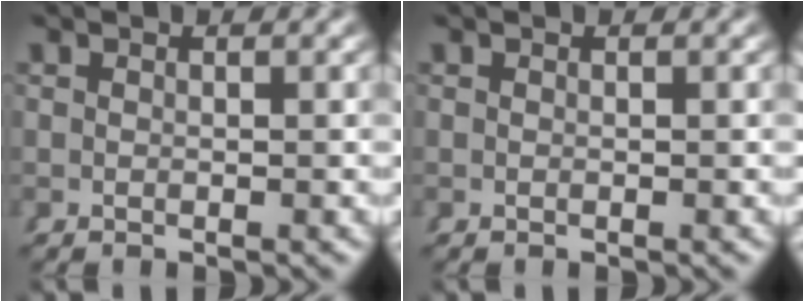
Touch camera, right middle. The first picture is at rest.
{"total": 0.0}